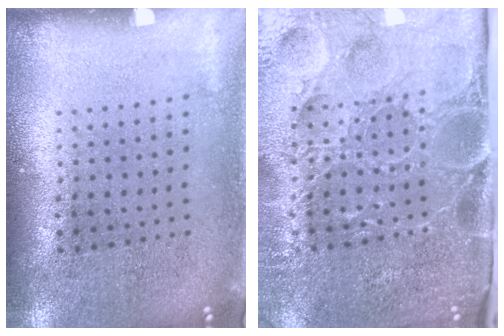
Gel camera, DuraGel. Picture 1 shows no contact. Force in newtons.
{"total": 5.1, "press": 4.2, "slide": 2.8}